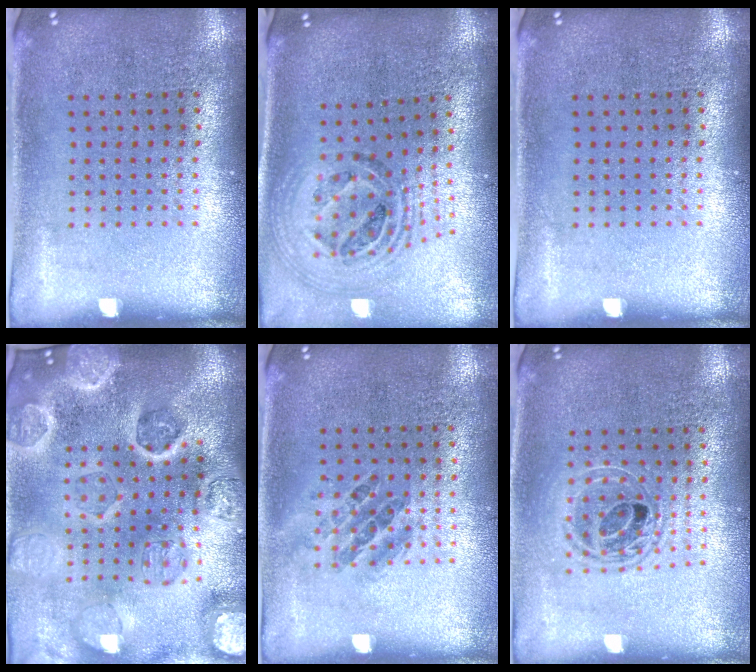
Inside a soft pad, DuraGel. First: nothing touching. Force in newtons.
{"total": 1.7, "press": 1.5, "slide": 0.8}
{"total": 0.0}
{"total": 5.2, "press": 4.5, "slide": 2.7}
{"total": 0.9, "press": 0.8, "slide": 0.5}
{"total": 1.7, "press": 1.4, "slide": 0.9}